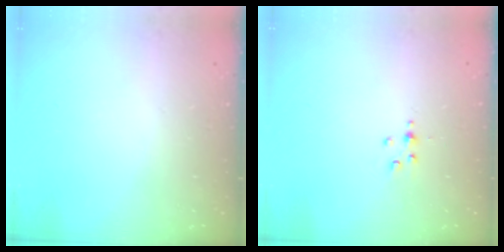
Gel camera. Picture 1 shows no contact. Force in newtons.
{"total": 2.7, "press": 2.7, "slide": 0.4}